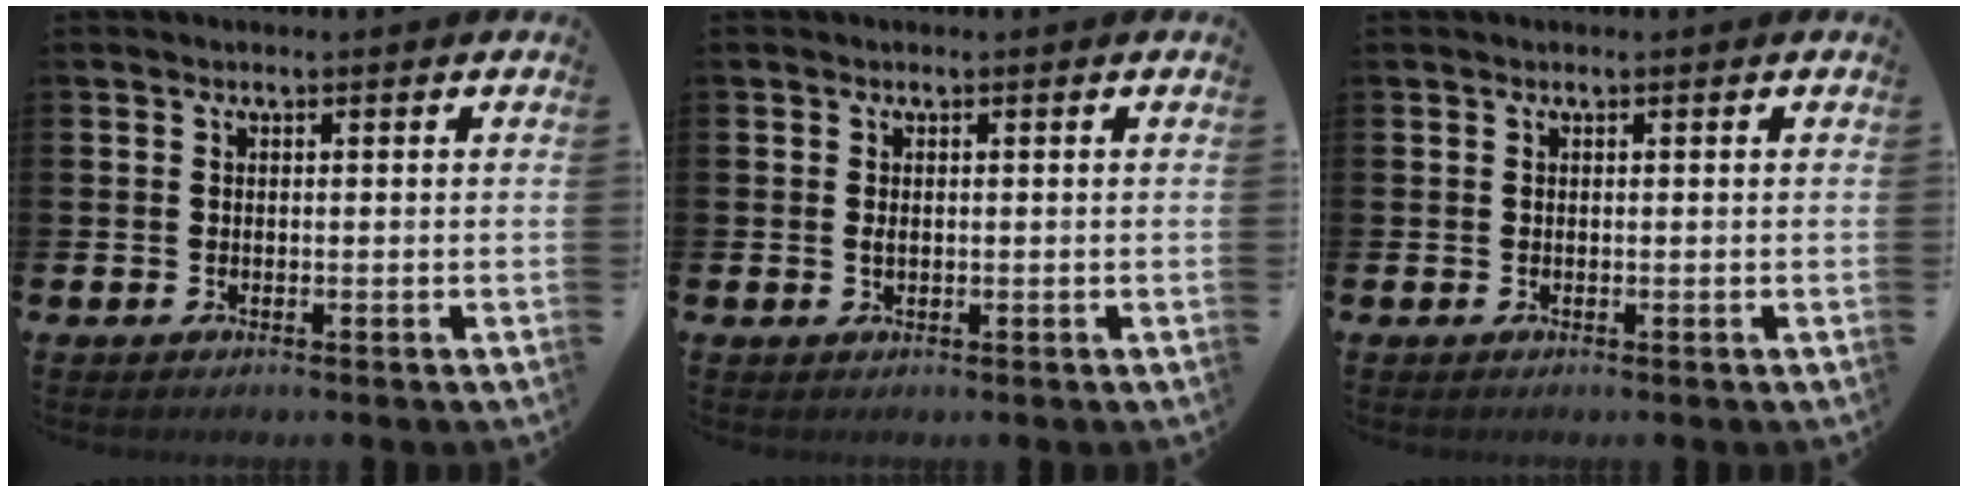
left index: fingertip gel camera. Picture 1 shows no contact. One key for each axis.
{"total": 0.8, "fx": 0.1, "fy": 0.5, "fz": 0.6, "tx": -0.009, "ty": 0.002, "tz": 0.000}
{"total": 0.0}